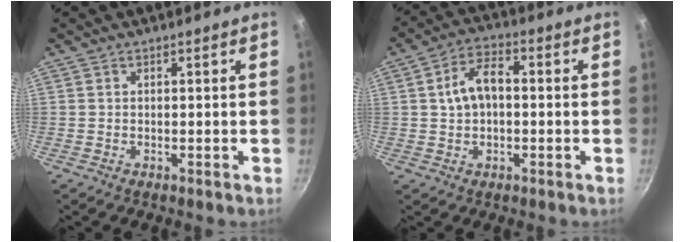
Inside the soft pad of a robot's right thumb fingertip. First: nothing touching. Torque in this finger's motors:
{"motor_torque": [-0.37, 0.53, 0.53, -0.54, 0.22]}